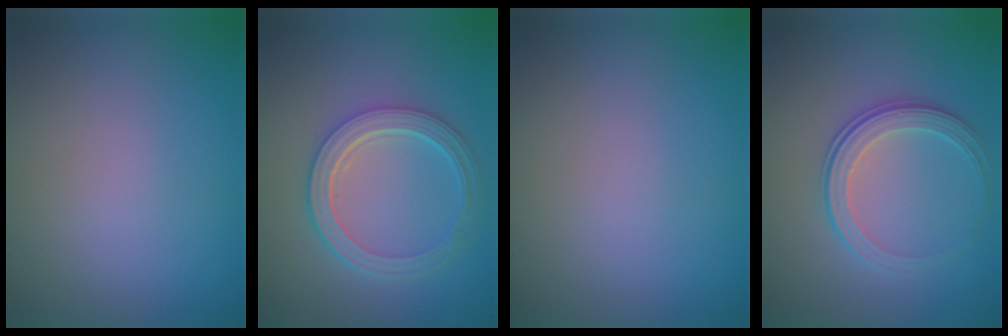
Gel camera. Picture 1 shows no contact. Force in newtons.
{"total": 5.0, "press": 3.8, "slide": 3.3}
{"total": 0.0}
{"total": 3.3, "press": 2.8, "slide": 1.8}